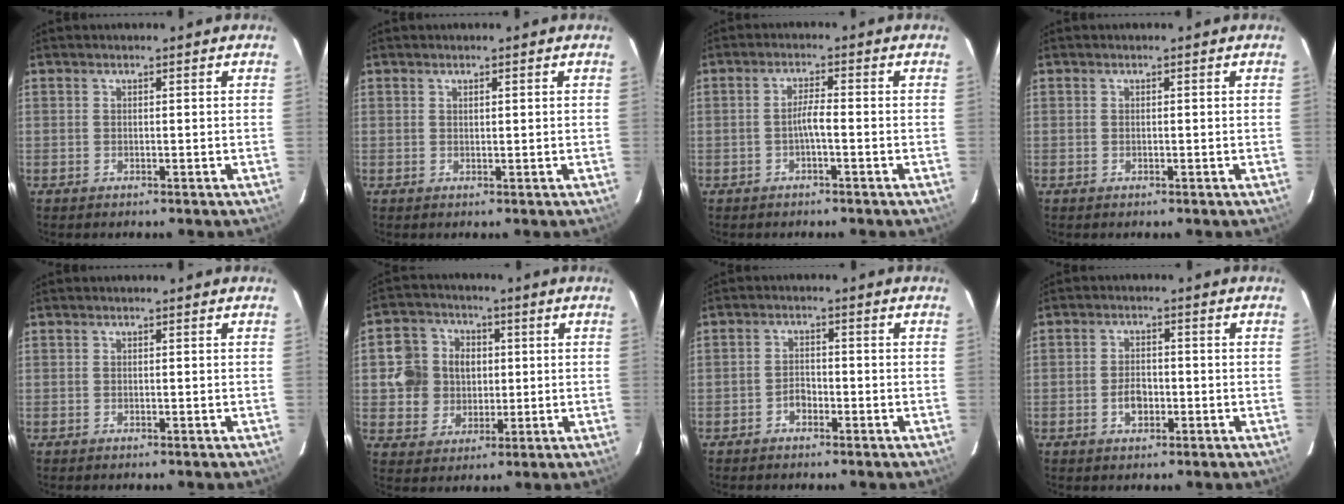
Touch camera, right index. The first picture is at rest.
{"total": 0.6, "force": [0.4, 0.1, 0.5], "torque": [-0.007, 0.002, 0.008]}
{"total": 2.4, "force": [-1.1, 0.0, 2.2], "torque": [-0.042, 0.005, -0.021]}
{"total": 0.0}
{"total": 0.0}
{"total": 9.7, "force": [1.2, 8.9, 3.6], "torque": [-0.090, 0.022, 0.027]}
{"total": 2.2, "force": [-1.4, 1.4, 0.9], "torque": [-0.020, 0.006, -0.024]}
{"total": 3.8, "force": [-1.2, 2.5, 2.6], "torque": [-0.050, 0.003, -0.017]}